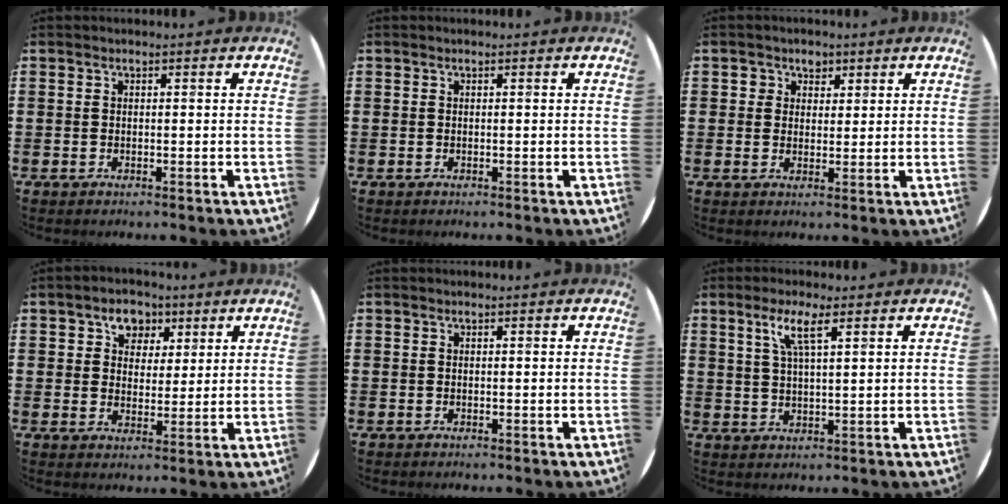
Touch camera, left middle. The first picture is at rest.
{"total": 0.0}
{"total": 2.5, "force": [1.5, 1.9, 0.4], "torque": [0.002, 0.002, 0.024]}
{"total": 4.7, "force": [2.8, 3.5, 1.3], "torque": [-0.018, 0.008, 0.046]}
{"total": 0.0}
{"total": 4.6, "force": [2.7, 0.7, 3.7], "torque": [-0.081, 0.008, 0.044]}